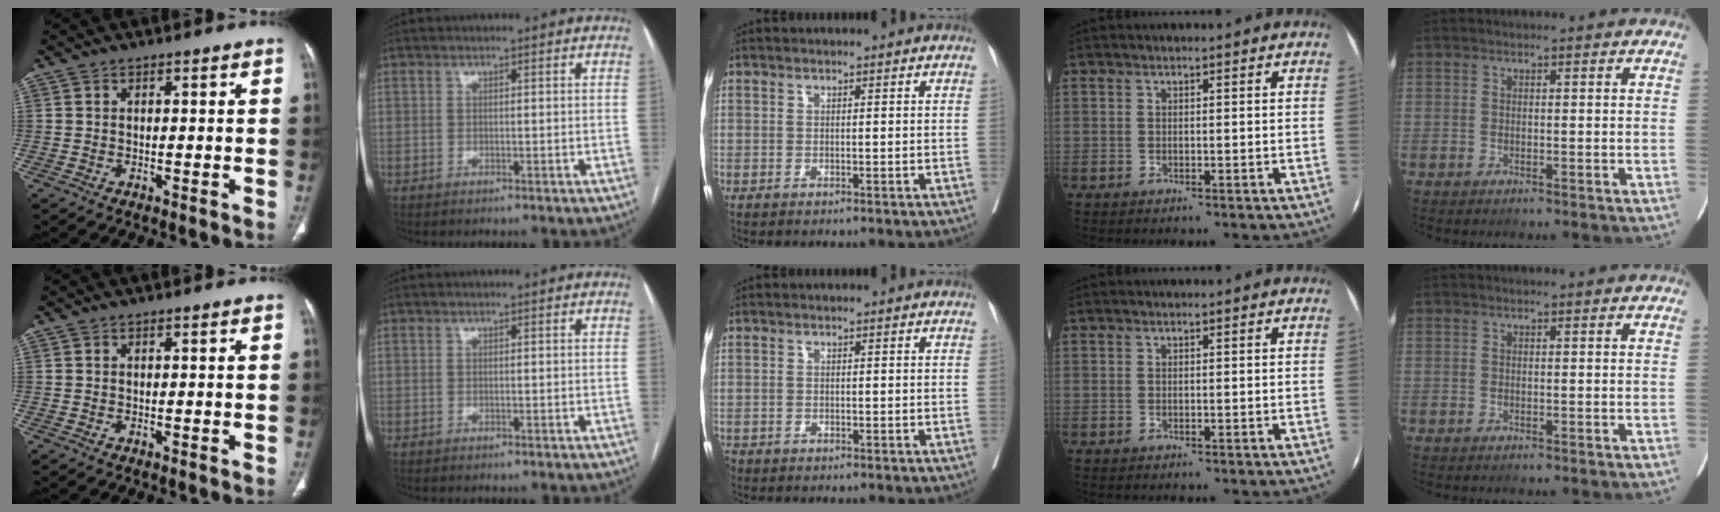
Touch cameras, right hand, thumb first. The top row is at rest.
{"middle": {"total": 1.2, "force": [-0.9, 0.8, 0.3], "torque": [-0.010, -0.004, -0.015]}}